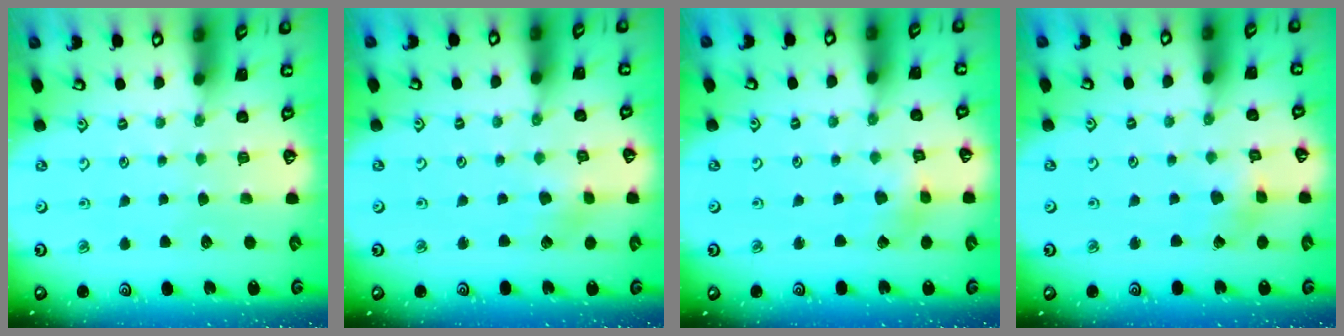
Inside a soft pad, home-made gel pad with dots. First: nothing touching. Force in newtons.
{"total": 2.7, "press": 2.7, "slide": 0.3}
{"total": 2.8, "press": 2.8, "slide": 0.3}
{"total": 2.9, "press": 2.9, "slide": 0.2}